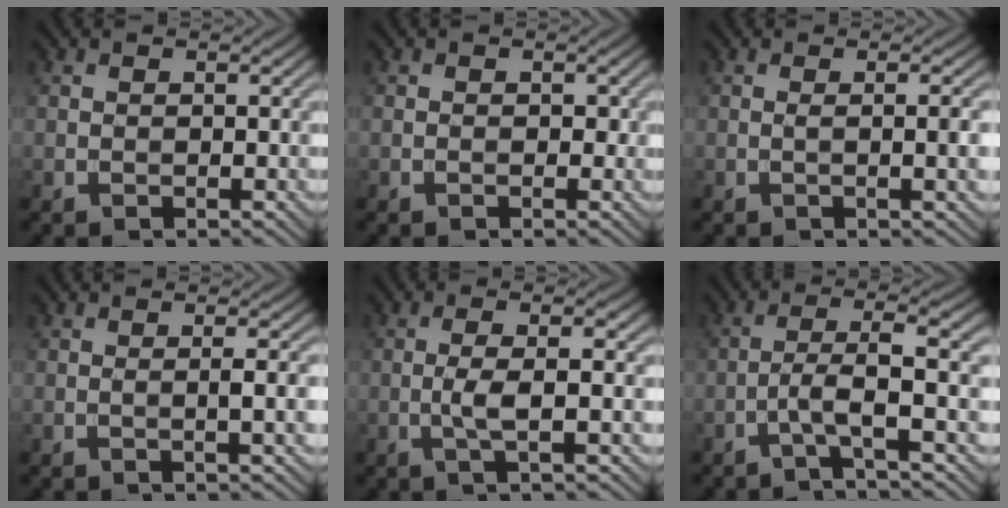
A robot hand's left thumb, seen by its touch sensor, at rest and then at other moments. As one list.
[{"total": 0.8, "force": [-0.2, 0.5, 0.6], "torque": [-0.007, -0.004, -0.003]}, {"total": 3.0, "force": [-0.1, 0.5, 2.9], "torque": [-0.044, 0.004, -0.003]}, {"total": 2.9, "force": [-0.2, 0.4, 2.9], "torque": [-0.043, 0.007, -0.008]}, {"total": 4.0, "force": [-0.6, 0.7, 3.9], "torque": [-0.072, 0.005, -0.018]}, {"total": 4.7, "force": [-1.6, 0.4, 4.4], "torque": [-0.076, 0.015, -0.051]}]